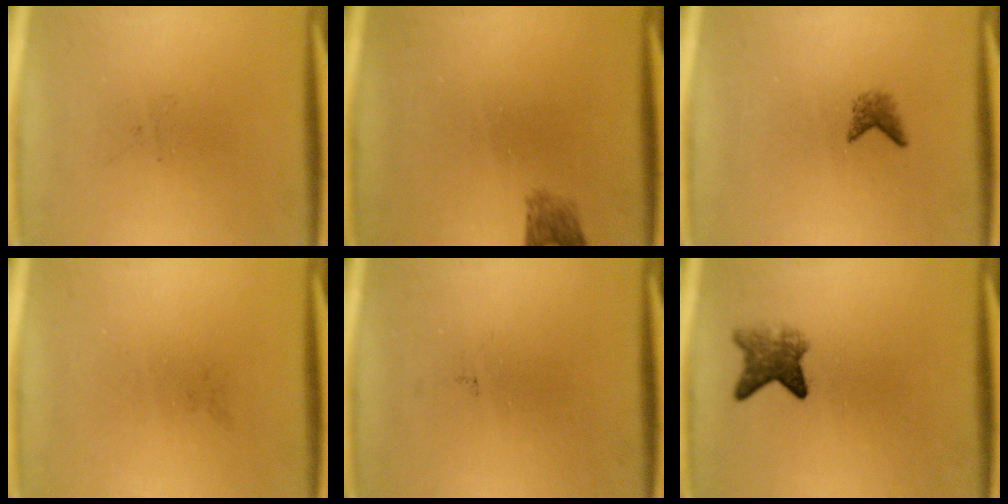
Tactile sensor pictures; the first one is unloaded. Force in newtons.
{"total": 2.2}
{"total": 1.4}
{"total": 0.0}
{"total": 0.0}
{"total": 3.9}